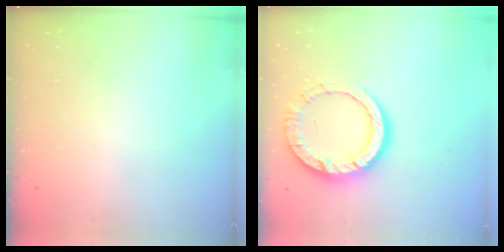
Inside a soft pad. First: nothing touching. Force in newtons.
{"total": 14.5, "press": 14.3, "slide": 2.2}